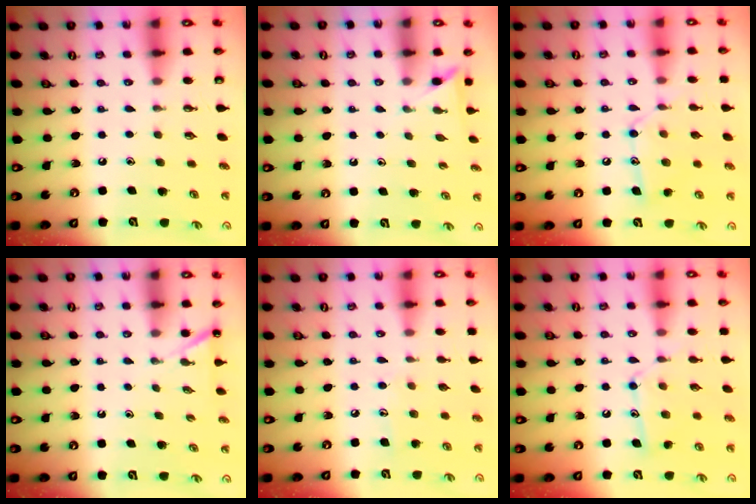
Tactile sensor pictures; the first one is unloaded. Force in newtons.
{"total": 2.3, "press": 2.3, "slide": 0.2}
{"total": 12.8, "press": 12.7, "slide": 0.7}
{"total": 2.3, "press": 2.3, "slide": 0.2}
{"total": 6.0, "press": 6.0, "slide": 0.5}
{"total": 12.0, "press": 12.0, "slide": 0.7}